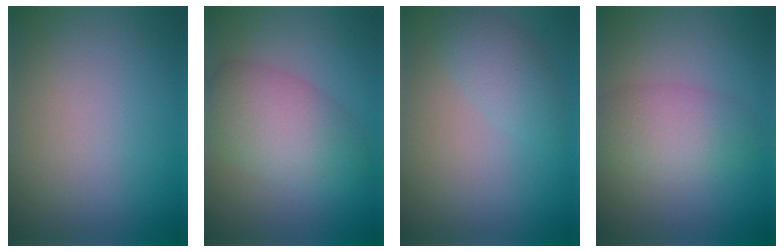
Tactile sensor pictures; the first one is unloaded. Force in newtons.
{"total": 5.8, "press": 5.8, "slide": 0.4}
{"total": 2.5, "press": 2.5, "slide": 0.1}
{"total": 4.0, "press": 4.0, "slide": 0.1}